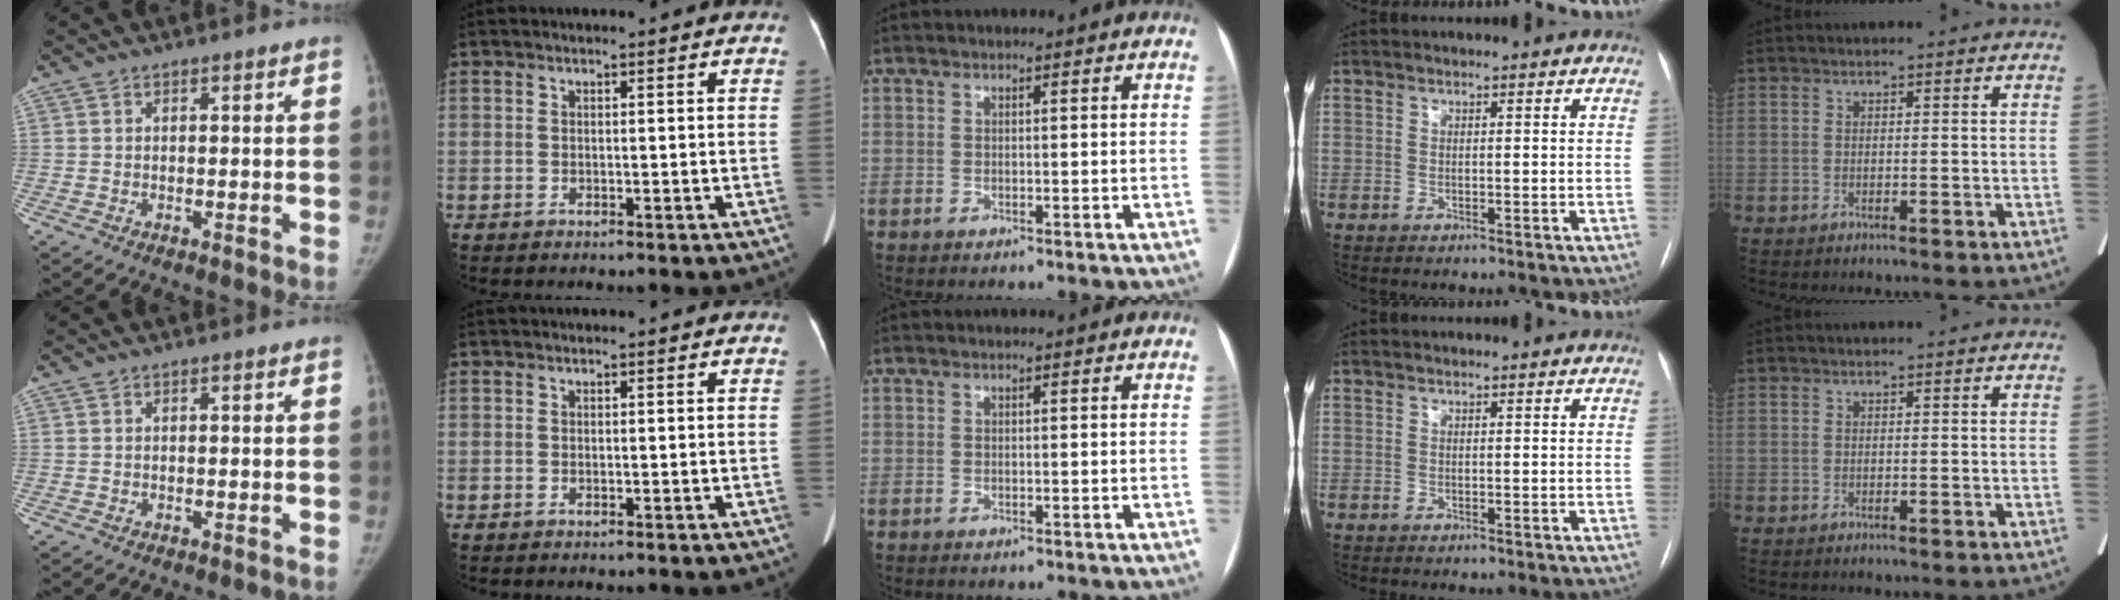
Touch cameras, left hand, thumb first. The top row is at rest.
{}